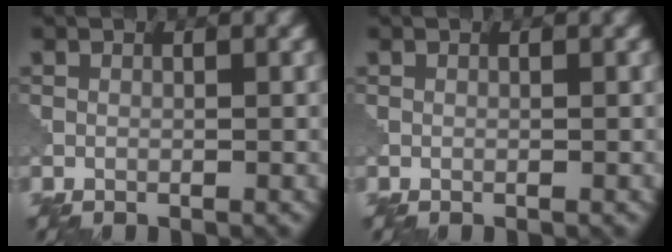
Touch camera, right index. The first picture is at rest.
{"total": 0.0}